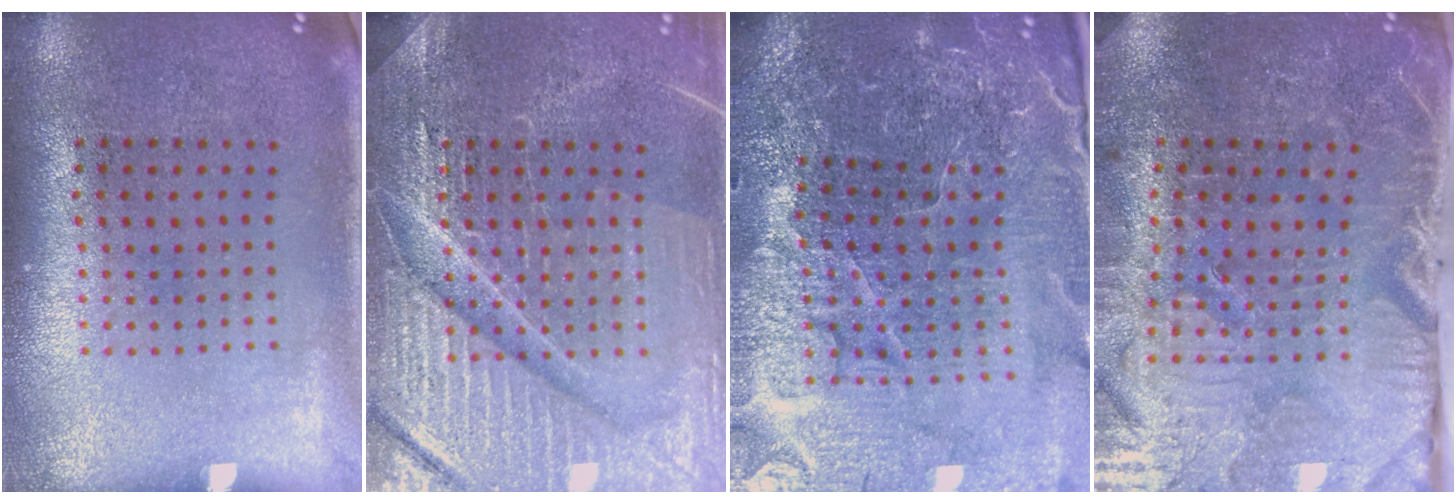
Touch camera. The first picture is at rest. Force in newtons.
{"total": 7.2, "press": 7.2, "slide": 0.9}
{"total": 5.5, "press": 5.2, "slide": 1.9}
{"total": 4.1, "press": 4.1, "slide": 0.8}